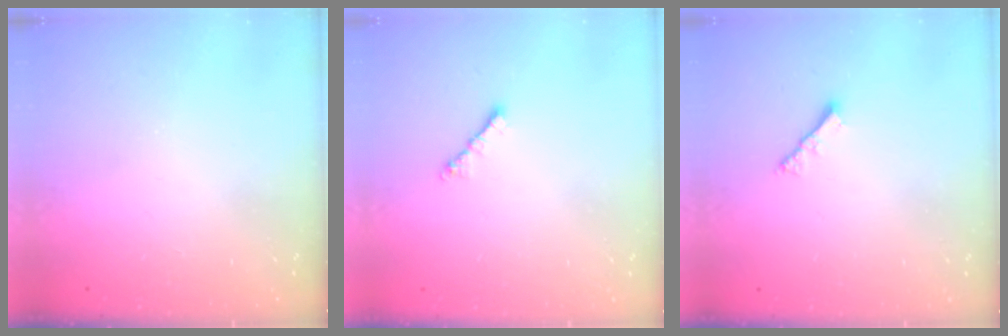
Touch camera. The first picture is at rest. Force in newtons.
{"total": 2.0, "press": 1.9, "slide": 0.6}
{"total": 2.5, "press": 2.4, "slide": 0.5}